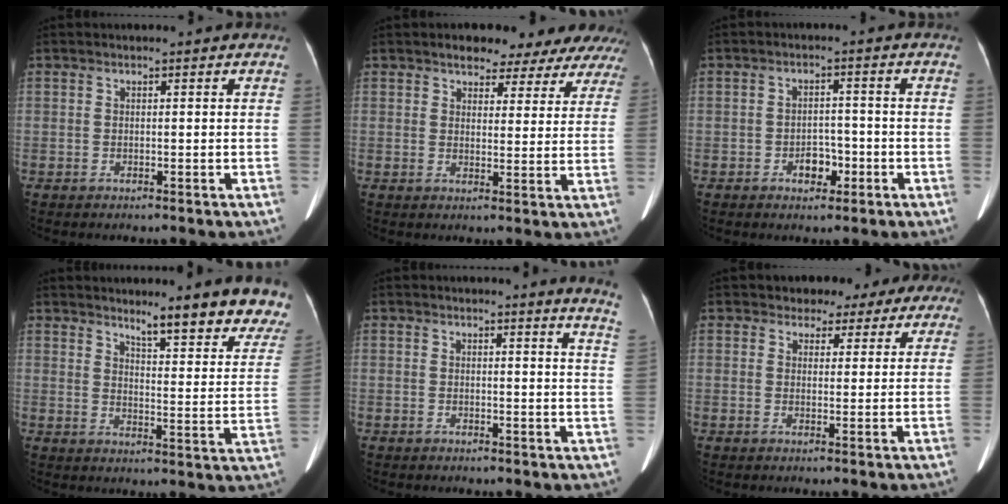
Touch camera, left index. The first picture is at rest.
{"total": 14.0, "force": [12.4, 4.6, 4.5], "torque": [-0.022, -0.012, 0.119]}
{"total": 3.6, "force": [-2.3, 2.2, 1.7], "torque": [-0.020, -0.012, -0.034]}
{"total": 13.6, "force": [12.1, 1.5, 6.0], "torque": [-0.042, -0.064, 0.129]}
{"total": 7.2, "force": [6.6, -1.2, 2.6], "torque": [-0.019, -0.085, 0.039]}
{"total": 7.0, "force": [5.1, 4.5, 1.3], "torque": [0.004, -0.002, 0.044]}